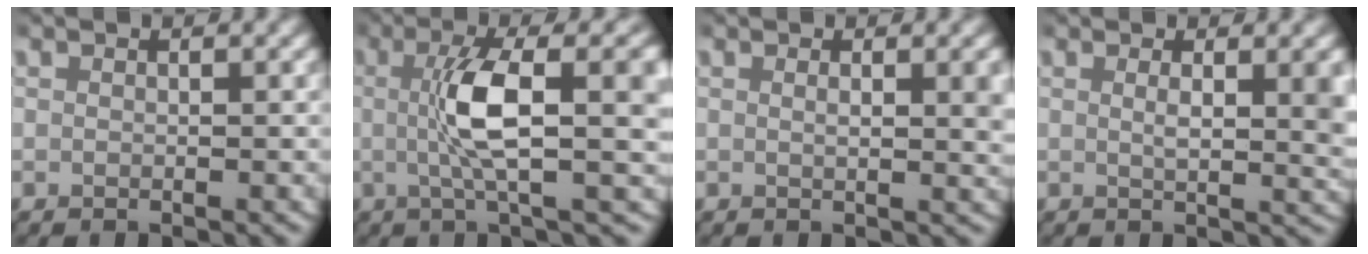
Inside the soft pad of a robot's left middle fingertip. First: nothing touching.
{"total": 7.0, "force": [0.3, 1.5, 6.8], "torque": [-0.111, 0.008, 0.003]}
{"total": 1.7, "force": [0.4, 0.1, 1.7], "torque": [-0.023, -0.005, 0.008]}
{"total": 3.2, "force": [0.7, 0.7, 3.1], "torque": [-0.040, -0.006, 0.014]}